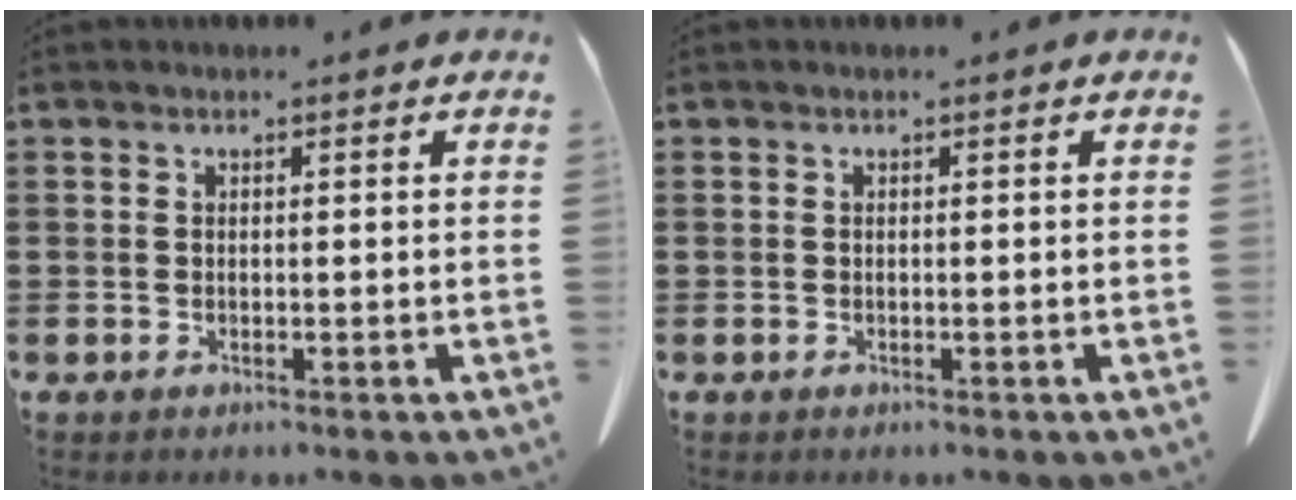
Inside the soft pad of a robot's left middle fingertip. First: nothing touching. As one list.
[{"total": 0.0}]